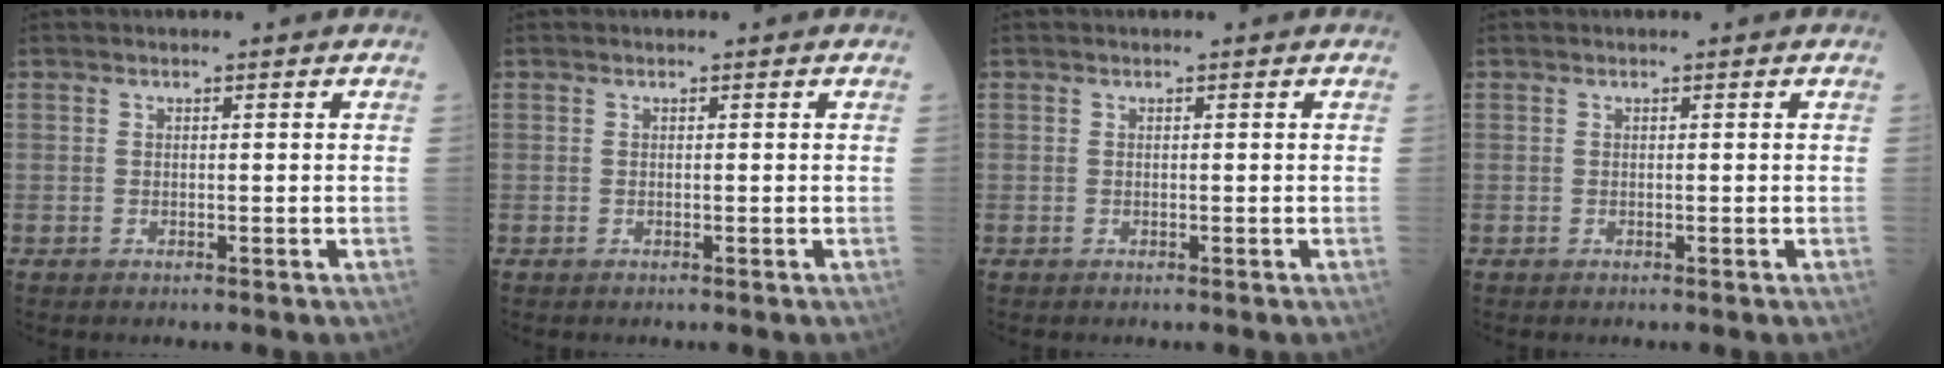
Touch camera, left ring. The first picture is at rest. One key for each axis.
{"total": 0.0}
{"total": 0.0}
{"total": 0.0}